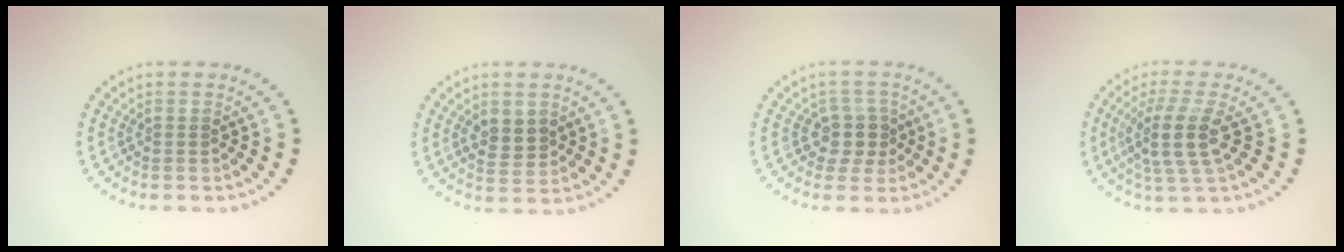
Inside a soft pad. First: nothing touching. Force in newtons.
{"total": 2.4, "press": 2.4, "slide": 0.5}
{"total": 2.5, "press": 2.1, "slide": 1.4}
{"total": 4.0, "press": 3.1, "slide": 2.5}